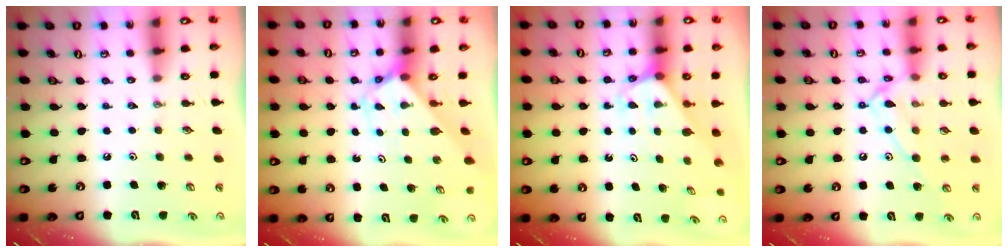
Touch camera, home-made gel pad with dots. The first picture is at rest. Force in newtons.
{"total": 2.7, "press": 2.7, "slide": 0.2}
{"total": 2.4, "press": 2.4, "slide": 0.2}
{"total": 11.4, "press": 11.3, "slide": 1.2}